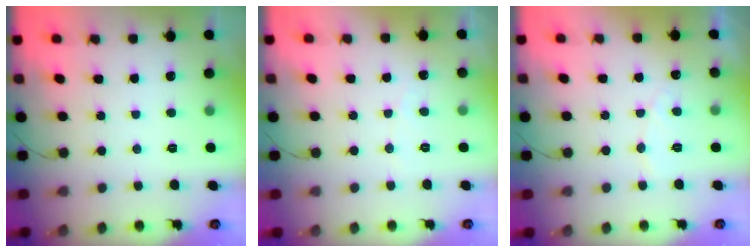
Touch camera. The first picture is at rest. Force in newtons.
{"total": 2.6, "press": 2.6, "slide": 0.2}
{"total": 5.4, "press": 5.4, "slide": 0.4}